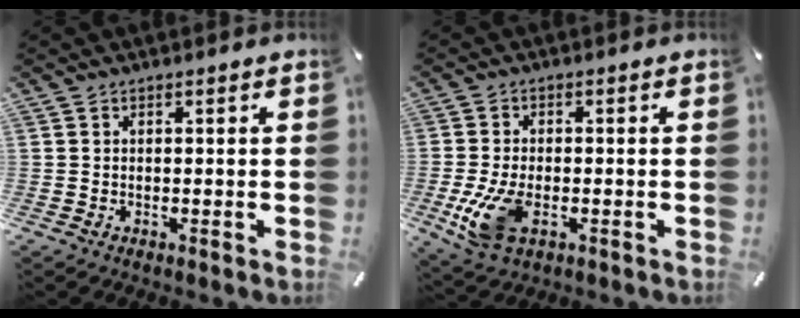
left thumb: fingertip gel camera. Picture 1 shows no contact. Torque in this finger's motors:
{"motor_torque": [0.33, 0.90, 0.73, 0.59, 0.11]}